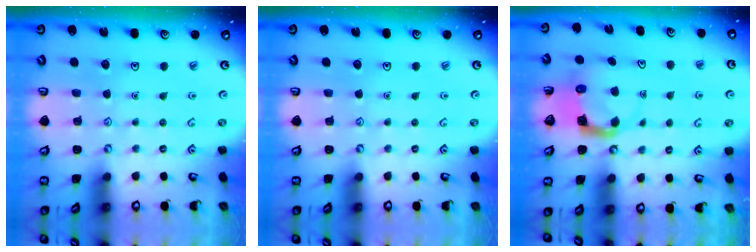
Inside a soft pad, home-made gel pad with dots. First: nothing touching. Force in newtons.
{"total": 0.0}
{"total": 3.6, "press": 3.6, "slide": 0.5}